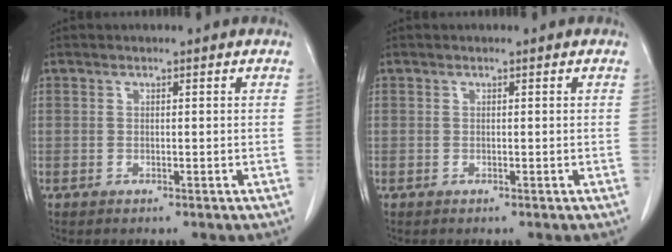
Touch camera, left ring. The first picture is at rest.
{"total": 0.0}